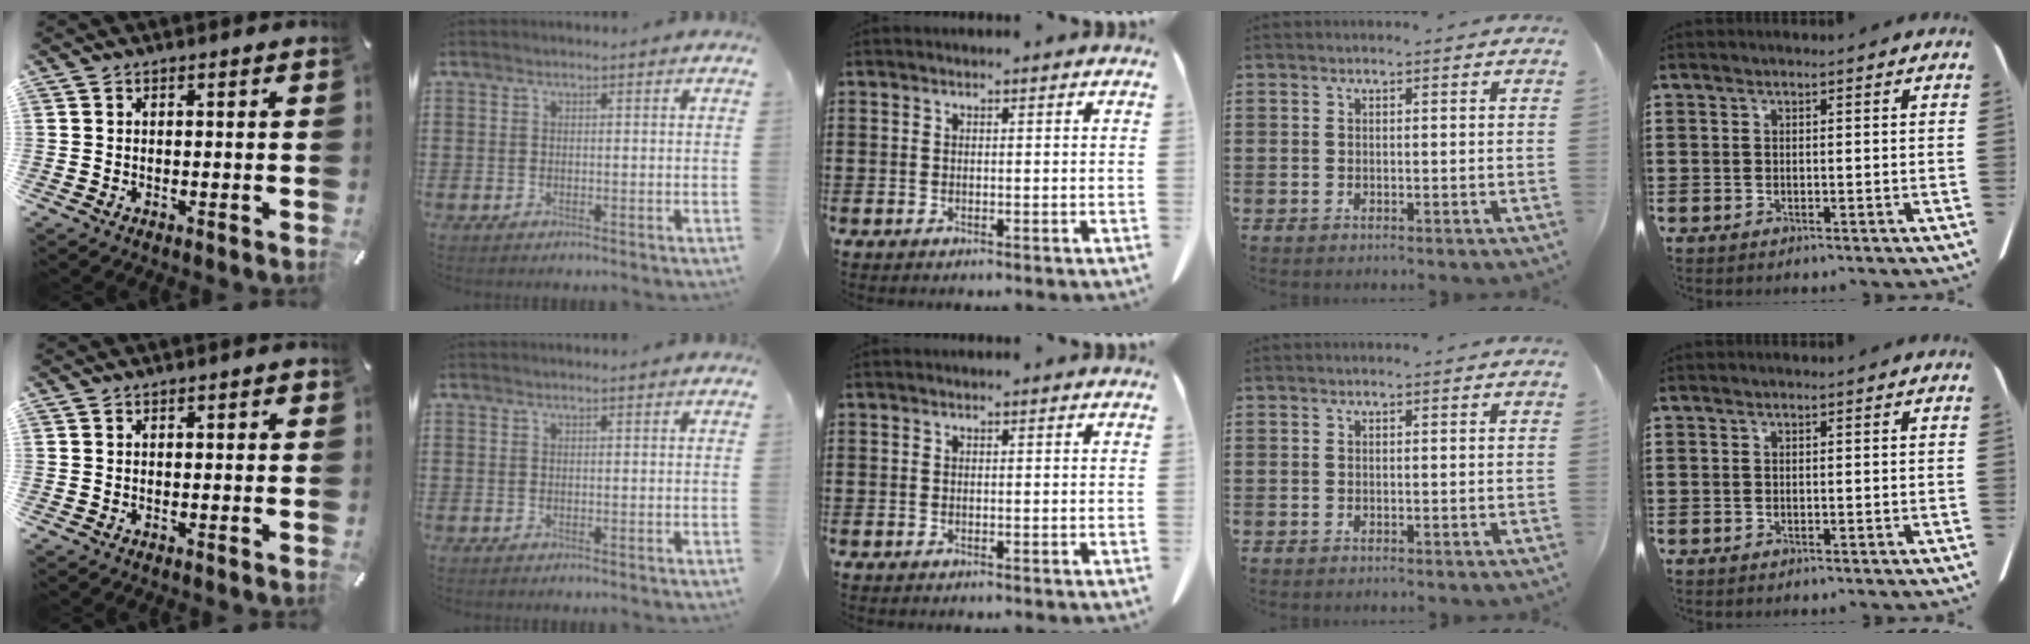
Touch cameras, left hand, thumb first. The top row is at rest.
{"thumb": {"total": 0.7, "force": [0.0, 0.2, 0.7], "torque": [-0.014, 0.001, 0.000]}}